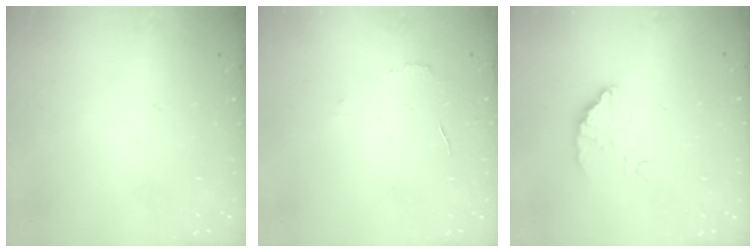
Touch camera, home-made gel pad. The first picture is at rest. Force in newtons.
{"total": 3.0, "press": 3.0, "slide": 0.2}
{"total": 3.7, "press": 3.7, "slide": 0.1}